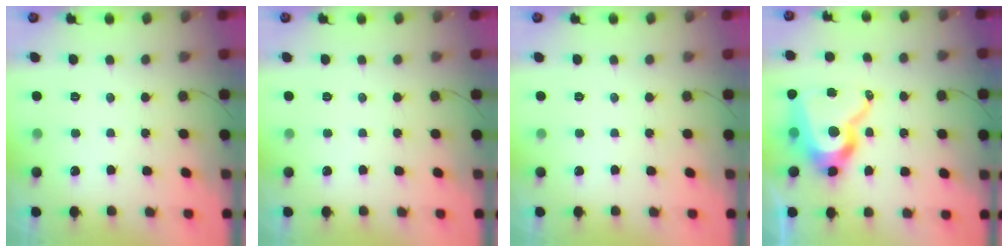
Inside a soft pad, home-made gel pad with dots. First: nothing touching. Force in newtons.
{"total": 0.0}
{"total": 0.0}
{"total": 17.8, "press": 17.7, "slide": 1.7}